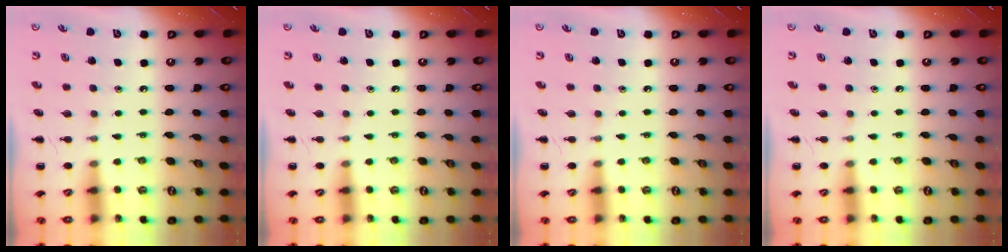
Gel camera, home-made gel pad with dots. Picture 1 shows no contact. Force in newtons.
{"total": 0.0}
{"total": 0.0}
{"total": 0.0}